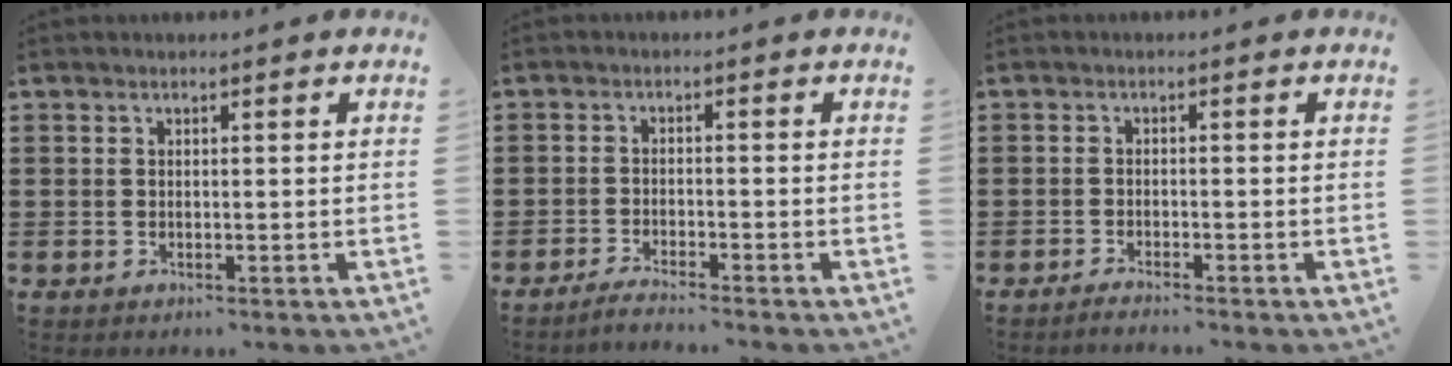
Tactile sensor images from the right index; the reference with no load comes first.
{"total": 2.1, "force": [-2.0, -0.3, 0.5], "torque": [-0.009, 0.002, -0.039]}
{"total": 1.3, "force": [-1.3, -0.2, 0.2], "torque": [-0.003, 0.003, -0.026]}